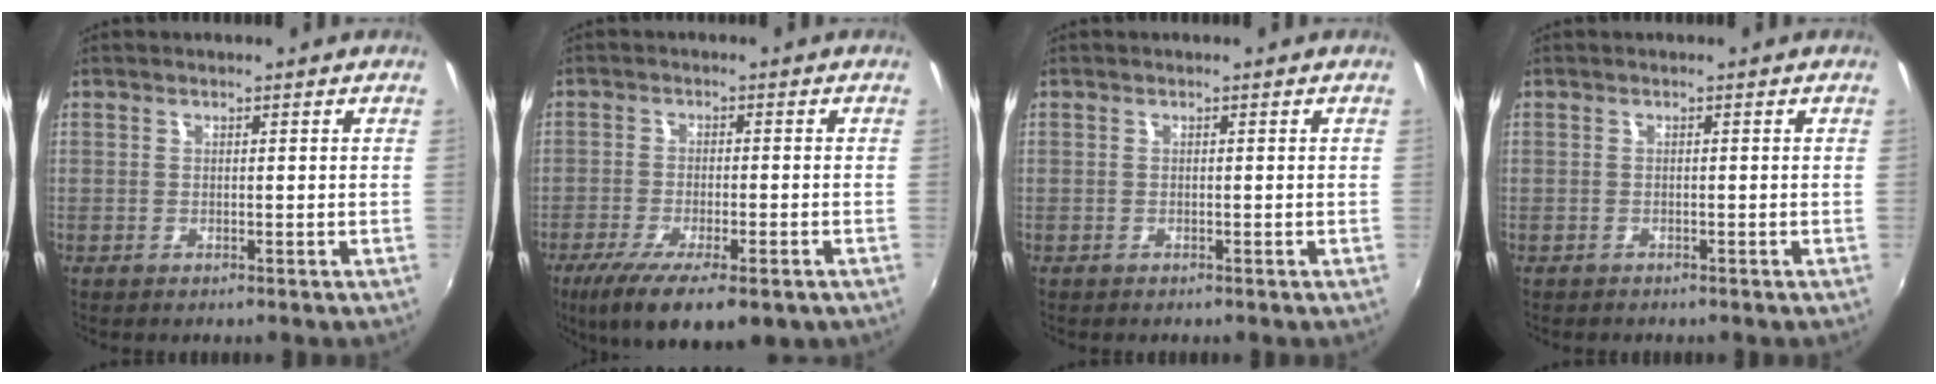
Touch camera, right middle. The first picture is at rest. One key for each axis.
{"total": 14.5, "fx": -9.1, "fy": 4.7, "fz": 10.3, "tx": -0.203, "ty": -0.055, "tz": -0.143}
{"total": 0.5, "fx": -0.5, "fy": 0.3, "fz": 0.0, "tx": -0.003, "ty": -0.002, "tz": -0.008}
{"total": 1.1, "fx": -1.0, "fy": 0.6, "fz": 0.1, "tx": -0.008, "ty": -0.002, "tz": -0.015}